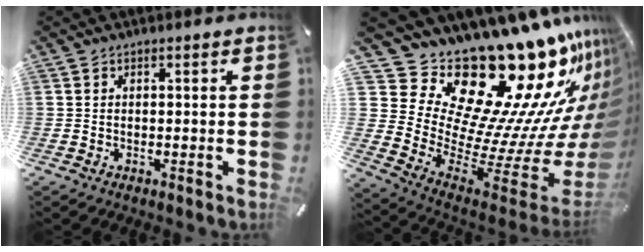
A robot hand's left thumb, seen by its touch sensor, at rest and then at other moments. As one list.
[{"total": 31.0, "force": [20.6, 14.5, 18.0], "torque": [-0.279, -0.236, 0.406]}]